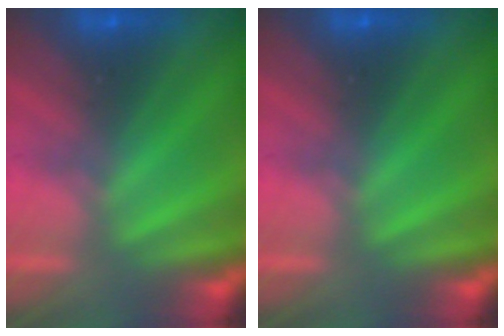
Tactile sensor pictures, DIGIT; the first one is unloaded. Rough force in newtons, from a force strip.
{"total": 0.0}